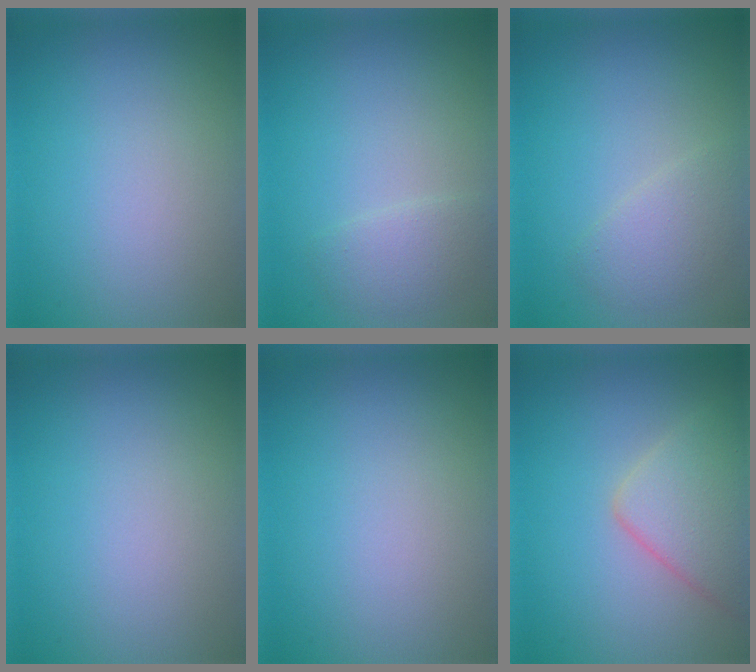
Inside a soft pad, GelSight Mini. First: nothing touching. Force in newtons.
{"total": 1.9, "press": 1.9, "slide": 0.1}
{"total": 2.3, "press": 2.3, "slide": 0.1}
{"total": 0.0}
{"total": 0.0}
{"total": 4.4, "press": 4.4, "slide": 0.2}